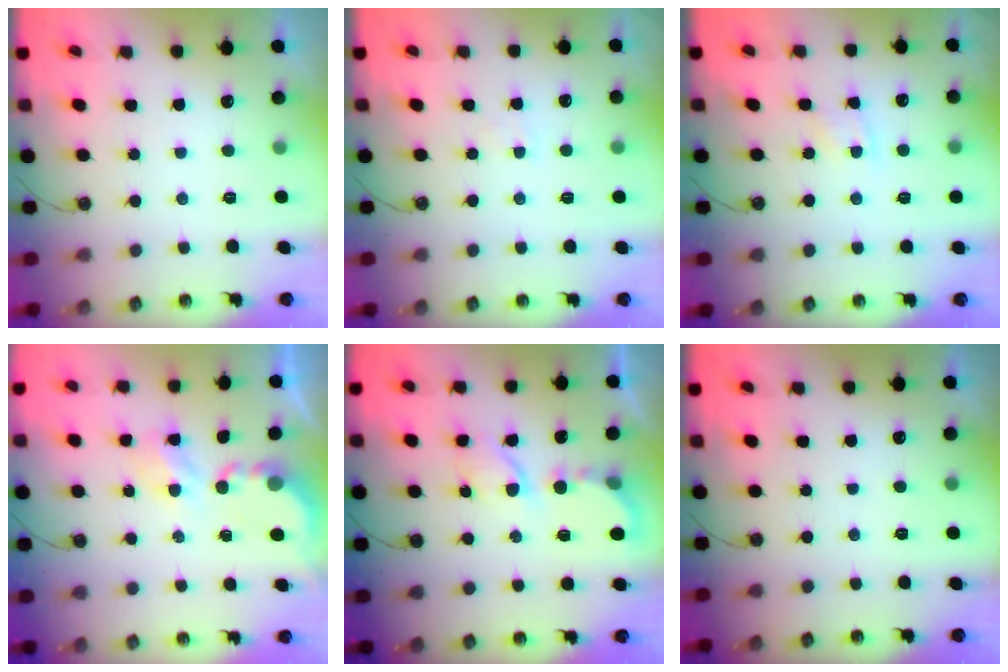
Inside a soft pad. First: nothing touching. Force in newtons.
{"total": 3.8, "press": 3.8, "slide": 0.3}
{"total": 6.1, "press": 6.1, "slide": 0.8}
{"total": 4.0, "press": 4.0, "slide": 0.1}
{"total": 6.0, "press": 6.0, "slide": 0.5}
{"total": 0.0}